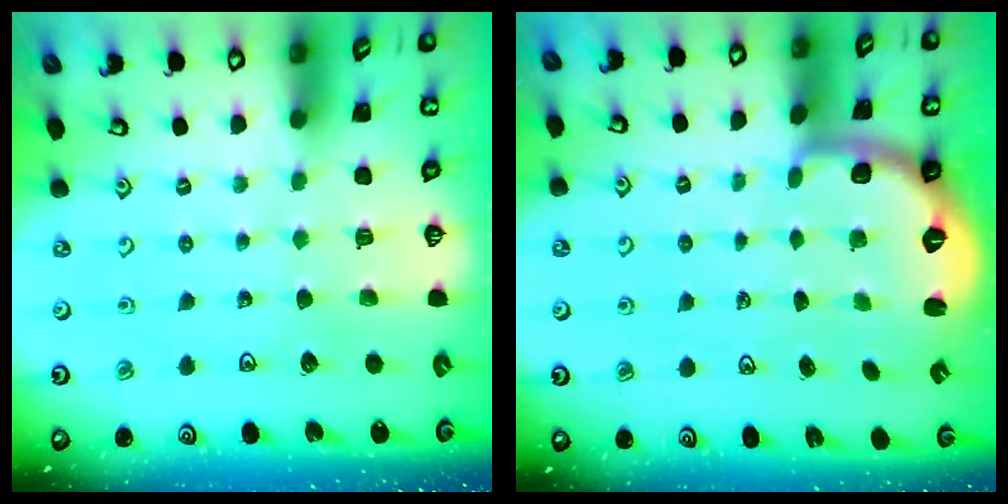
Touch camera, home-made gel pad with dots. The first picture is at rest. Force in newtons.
{"total": 2.5, "press": 2.0, "slide": 1.5}